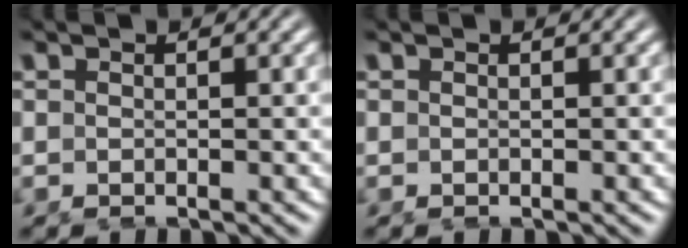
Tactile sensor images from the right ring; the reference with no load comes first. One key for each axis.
{"total": 0.0}